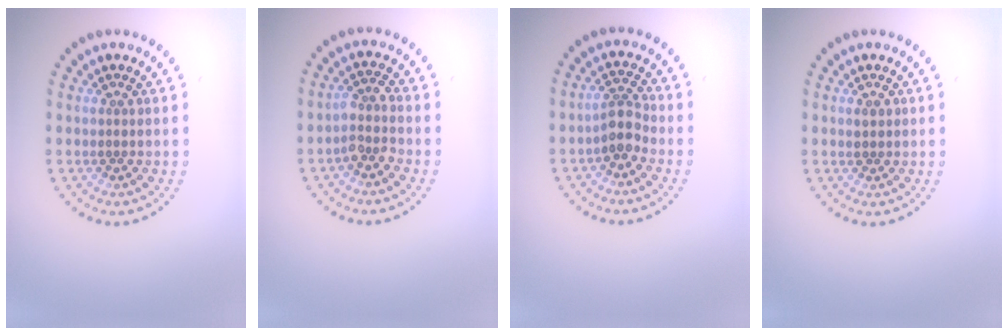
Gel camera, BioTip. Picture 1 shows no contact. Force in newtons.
{"total": 2.1, "press": 1.6, "slide": 1.4}
{"total": 2.3, "press": 1.9, "slide": 1.3}
{"total": 0.9, "press": 0.9, "slide": 0.2}